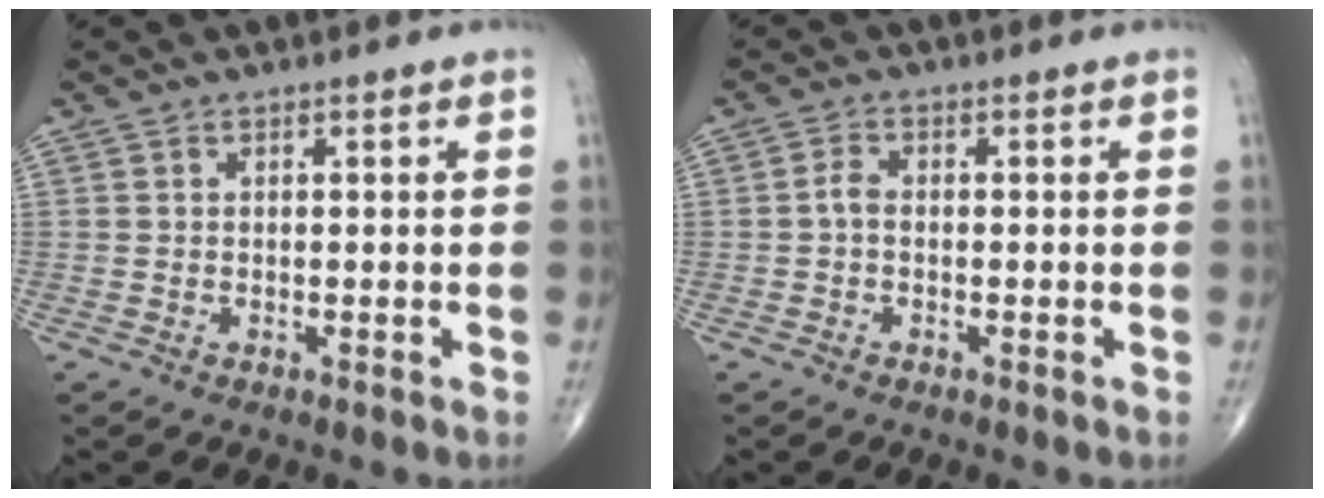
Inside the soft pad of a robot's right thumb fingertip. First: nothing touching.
{"total": 1.8, "force": [-0.4, 1.1, 1.4], "torque": [-0.027, 0.005, -0.012]}